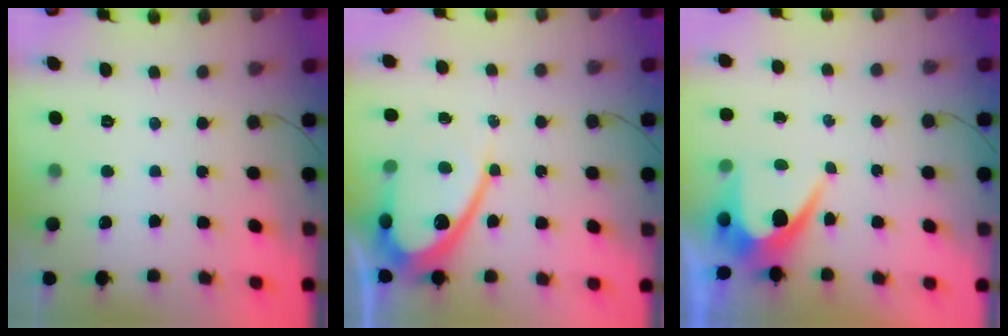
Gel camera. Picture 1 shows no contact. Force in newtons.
{"total": 12.6, "press": 12.6, "slide": 0.9}
{"total": 6.0, "press": 6.0, "slide": 0.4}